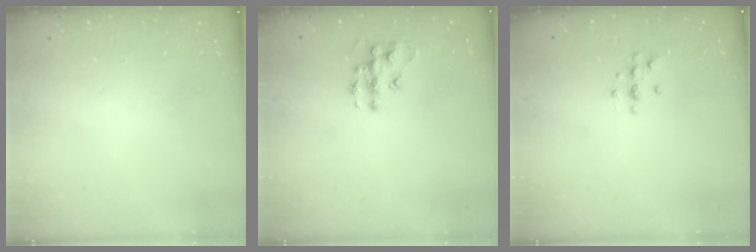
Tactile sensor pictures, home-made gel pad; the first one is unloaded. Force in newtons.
{"total": 9.6, "press": 9.6, "slide": 0.5}
{"total": 4.3, "press": 4.2, "slide": 1.0}